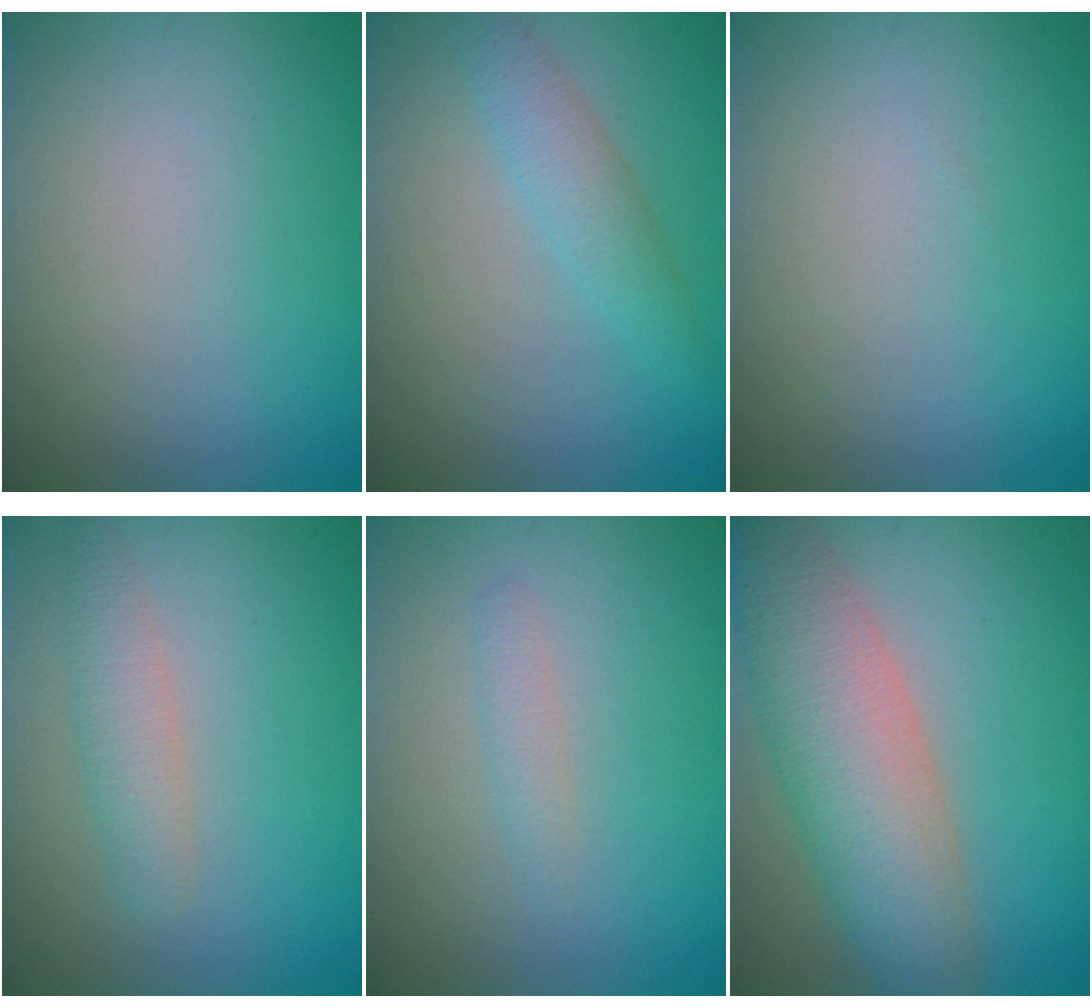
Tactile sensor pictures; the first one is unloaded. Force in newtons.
{"total": 2.4, "press": 2.4, "slide": 0.1}
{"total": 0.0}
{"total": 2.4, "press": 2.4, "slide": 0.2}
{"total": 1.1, "press": 1.1, "slide": 0.0}
{"total": 8.2, "press": 8.2, "slide": 0.5}